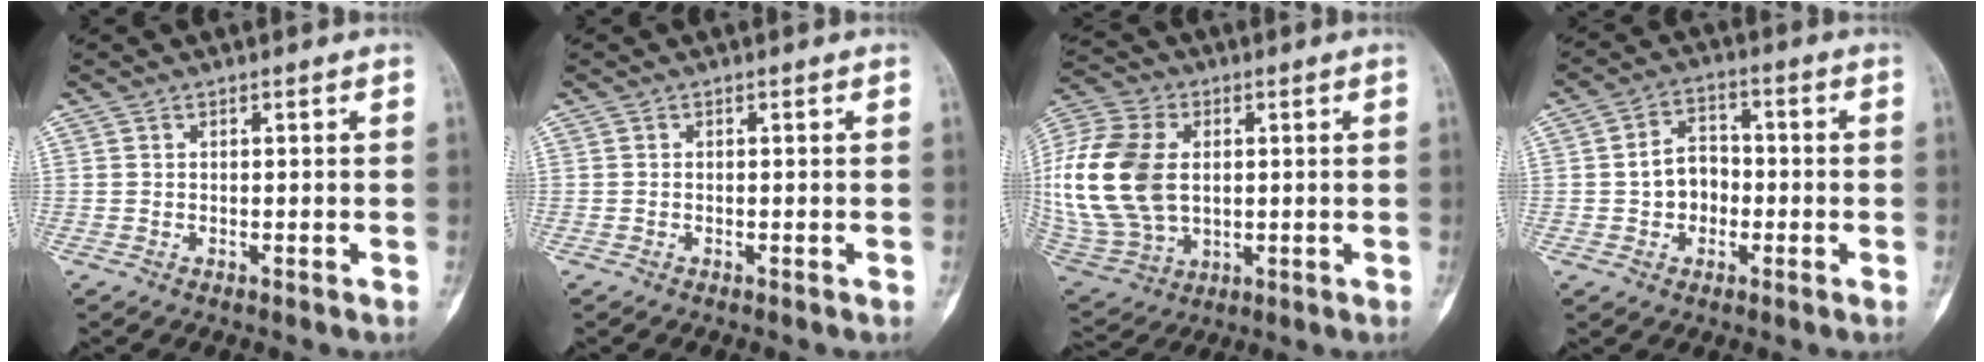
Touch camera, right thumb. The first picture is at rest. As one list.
[{"total": 0.0}, {"total": 23.2, "force": [1.7, 15.8, 16.9], "torque": [-0.378, -0.007, 0.046]}, {"total": 6.9, "force": [-1.0, 5.5, 4.0], "torque": [-0.037, 0.022, -0.026]}]